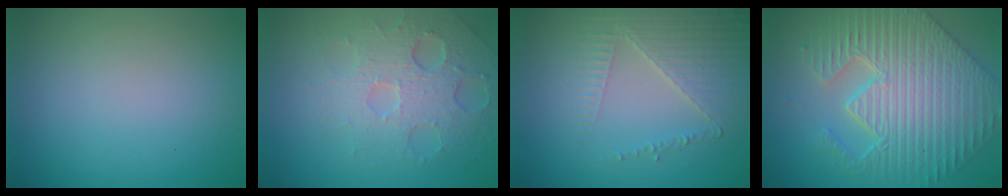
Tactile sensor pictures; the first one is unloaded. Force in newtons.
{"total": 4.5, "press": 3.8, "slide": 2.3}
{"total": 3.5, "press": 3.3, "slide": 1.2}
{"total": 7.3, "press": 6.0, "slide": 4.2}